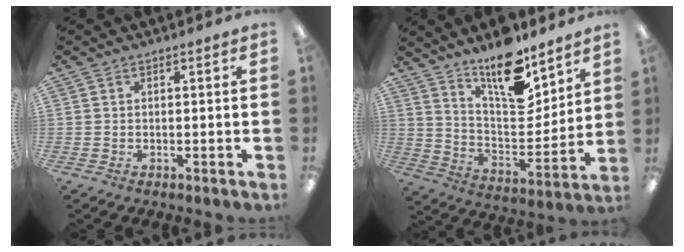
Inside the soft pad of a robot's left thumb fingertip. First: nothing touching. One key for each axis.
{"total": 15.5, "fx": 11.8, "fy": 5.6, "fz": 8.3, "tx": -0.133, "ty": -0.089, "tz": 0.205}